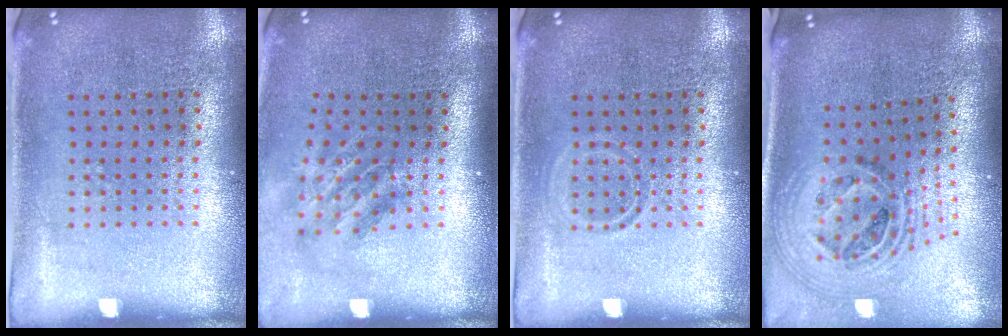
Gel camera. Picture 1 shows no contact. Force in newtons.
{"total": 1.9, "press": 1.3, "slide": 1.3}
{"total": 0.9, "press": 0.9, "slide": 0.2}
{"total": 2.0, "press": 1.6, "slide": 1.3}